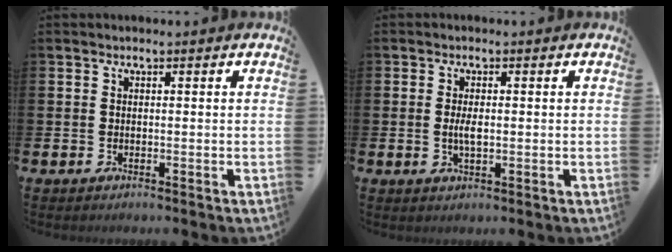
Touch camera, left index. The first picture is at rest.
{"total": 2.3, "force": [0.0, 0.9, 2.1], "torque": [-0.039, 0.001, -0.002]}